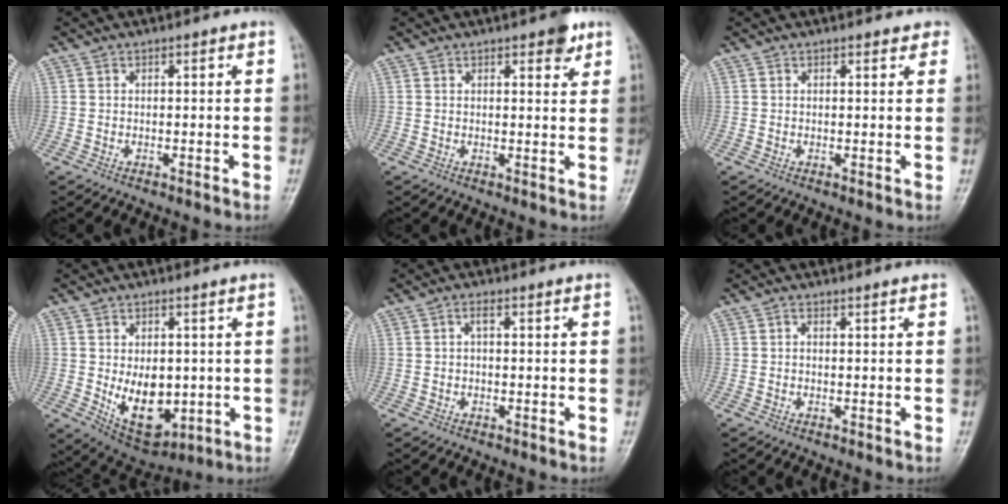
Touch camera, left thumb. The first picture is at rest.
{"total": 3.6, "force": [2.2, 1.4, 2.4], "torque": [-0.018, -0.010, 0.025]}
{"total": 1.6, "force": [1.2, 0.7, 0.7], "torque": [0.004, -0.001, 0.009]}
{"total": 10.7, "force": [-0.6, 6.7, 8.3], "torque": [-0.091, -0.017, 0.015]}
{"total": 1.3, "force": [0.3, 0.5, 1.2], "torque": [-0.021, 0.008, 0.005]}
{"total": 0.7, "force": [0.4, 0.0, 0.5], "torque": [-0.014, 0.009, 0.008]}